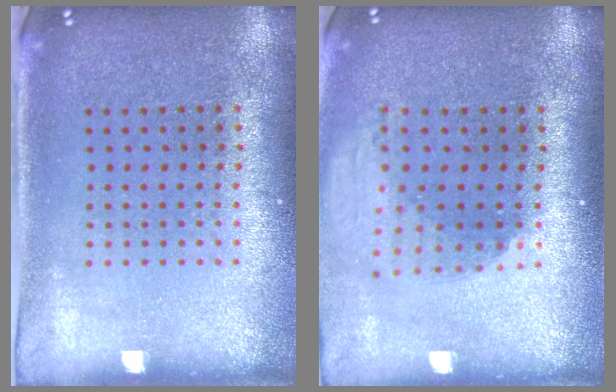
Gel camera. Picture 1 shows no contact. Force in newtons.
{"total": 1.9, "press": 1.5, "slide": 1.2}